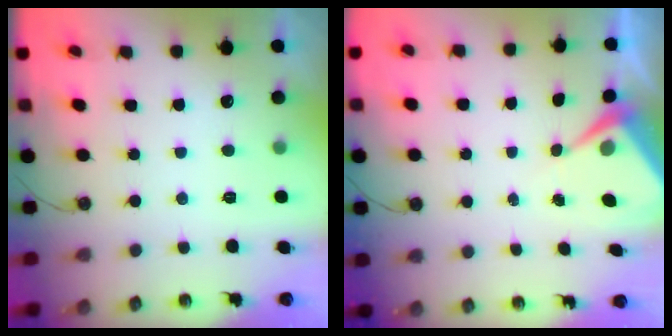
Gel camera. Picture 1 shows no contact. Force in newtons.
{"total": 5.3, "press": 5.3, "slide": 0.6}